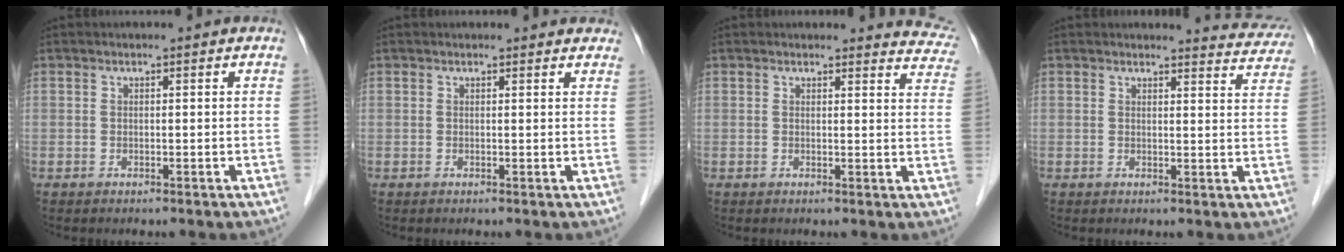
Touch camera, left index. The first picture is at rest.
{"total": 3.4, "force": [3.2, 1.0, 0.6], "torque": [-0.003, 0.005, 0.020]}
{"total": 6.9, "force": [6.7, 1.5, 0.0], "torque": [0.034, -0.039, 0.033]}
{"total": 6.2, "force": [6.1, 0.7, -0.3], "torque": [0.012, -0.031, 0.046]}